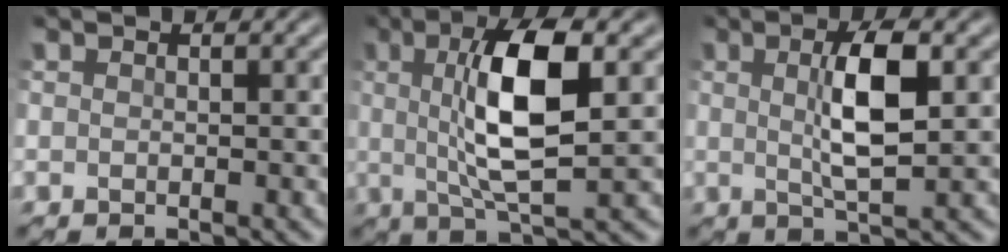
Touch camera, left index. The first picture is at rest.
{"total": 7.6, "force": [1.2, 1.8, 7.3], "torque": [-0.136, 0.007, 0.018]}
{"total": 4.7, "force": [0.9, 0.8, 4.5], "torque": [-0.093, 0.007, 0.018]}